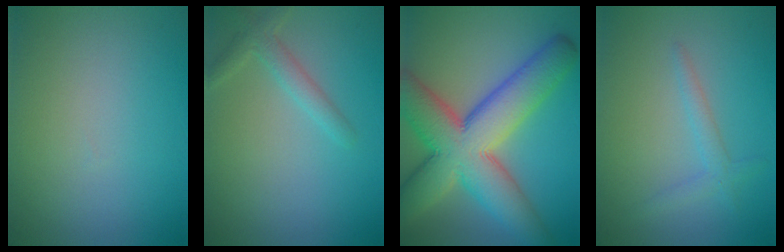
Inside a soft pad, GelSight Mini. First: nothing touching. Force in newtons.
{"total": 2.0, "press": 2.0, "slide": 0.1}
{"total": 12.1, "press": 12.1, "slide": 0.7}
{"total": 1.6, "press": 1.6, "slide": 0.1}